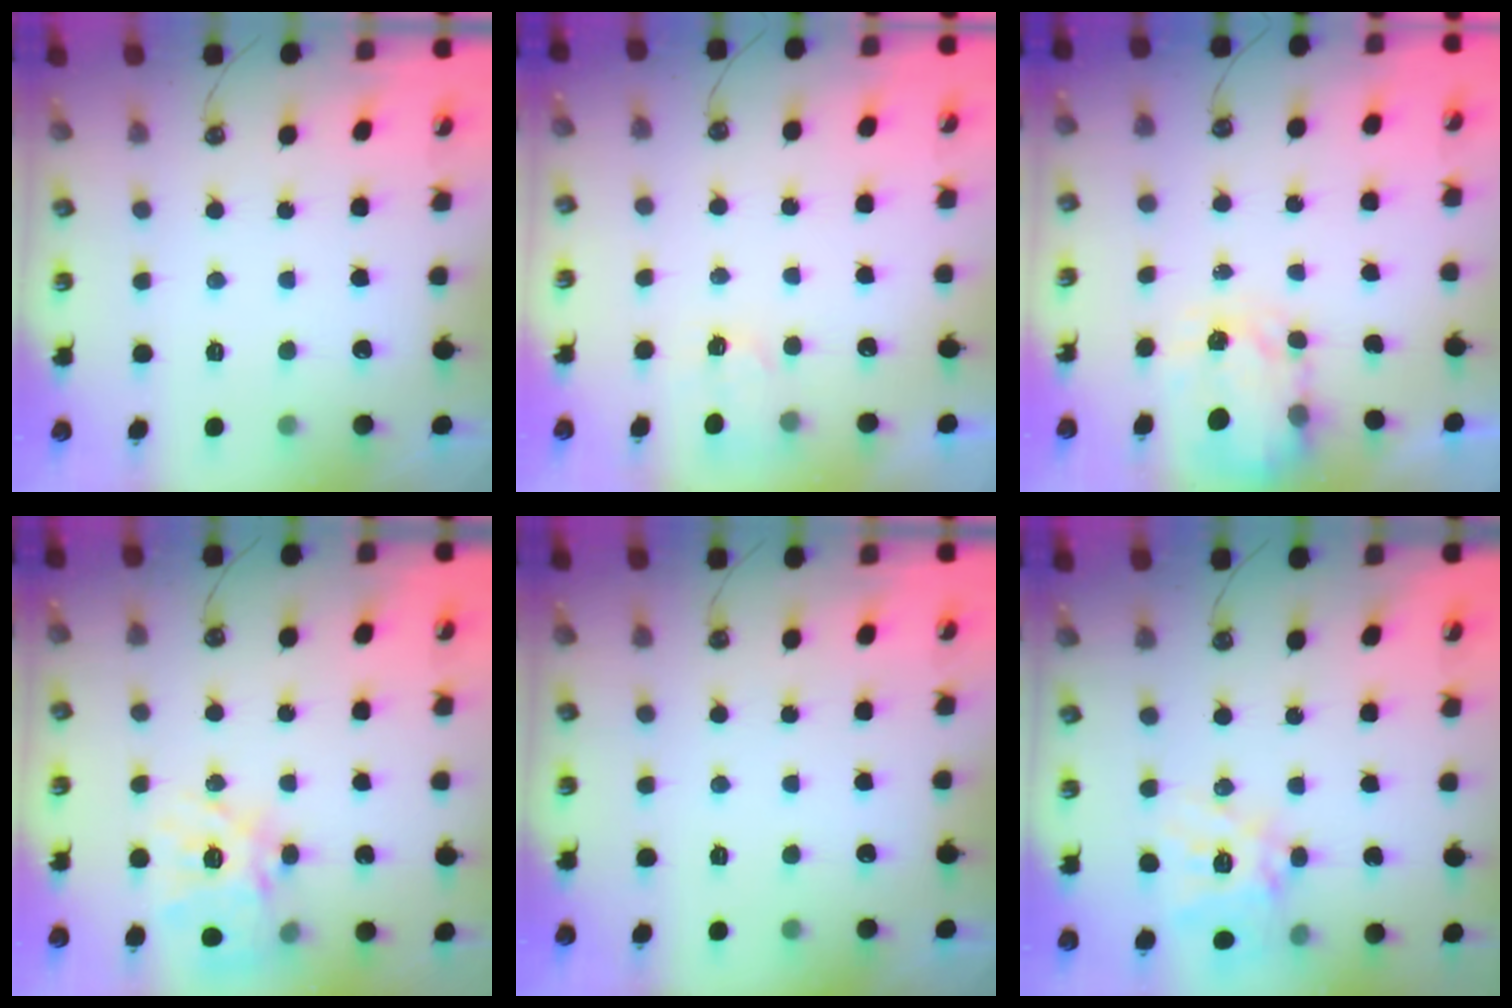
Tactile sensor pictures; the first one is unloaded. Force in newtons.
{"total": 2.6, "press": 2.5, "slide": 0.4}
{"total": 3.3, "press": 3.3, "slide": 0.4}
{"total": 18.6, "press": 18.5, "slide": 1.9}
{"total": 0.0}
{"total": 15.1, "press": 15.0, "slide": 1.3}